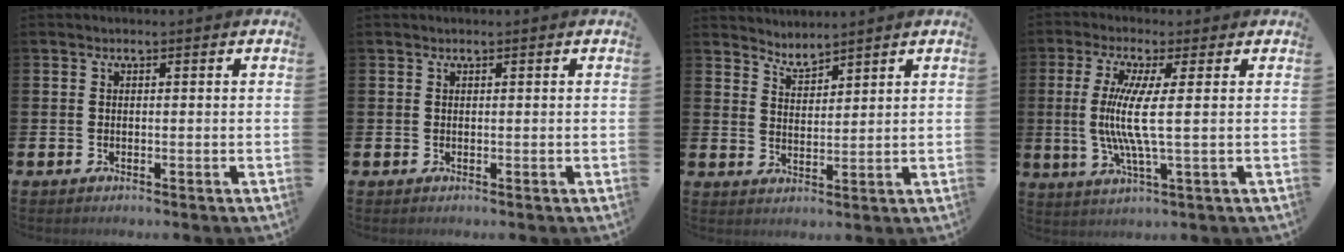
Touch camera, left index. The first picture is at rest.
{"total": 0.0}
{"total": 3.4, "force": [3.4, 0.1, -0.1], "torque": [-0.009, -0.019, 0.064]}
{"total": 7.6, "force": [0.7, 0.3, 7.6], "torque": [-0.148, -0.009, 0.006]}